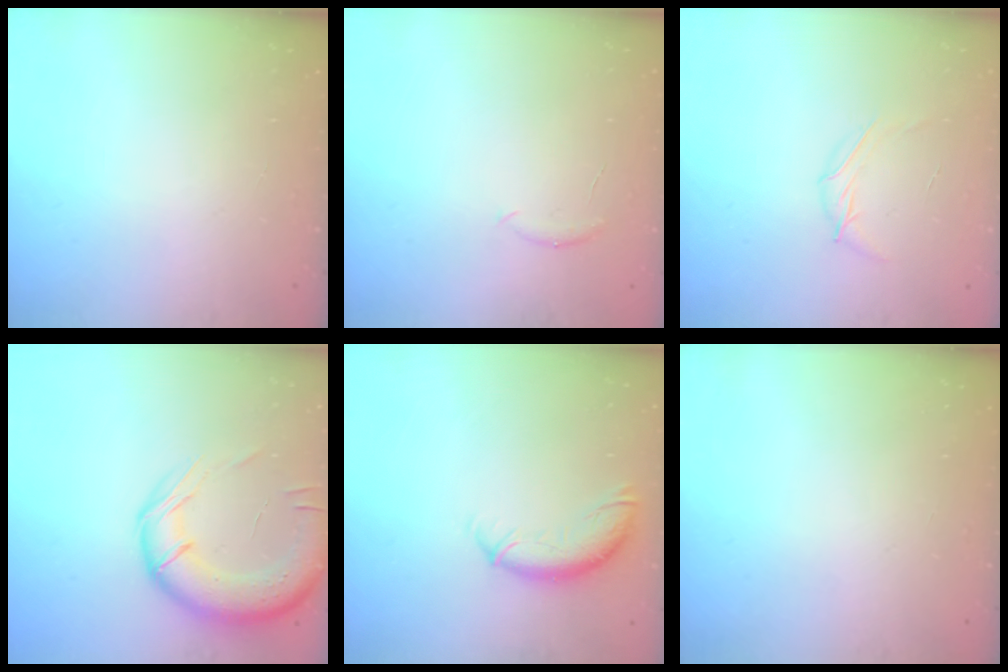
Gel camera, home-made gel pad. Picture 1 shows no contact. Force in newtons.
{"total": 5.0, "press": 4.9, "slide": 1.0}
{"total": 5.7, "press": 5.6, "slide": 0.7}
{"total": 18.4, "press": 18.0, "slide": 3.7}
{"total": 10.3, "press": 10.3, "slide": 0.8}
{"total": 0.0}